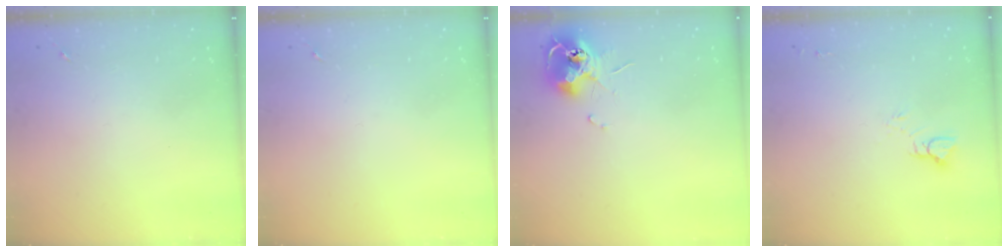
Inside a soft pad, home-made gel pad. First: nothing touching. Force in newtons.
{"total": 0.0}
{"total": 11.7, "press": 11.7, "slide": 0.9}
{"total": 5.3, "press": 5.3, "slide": 0.5}